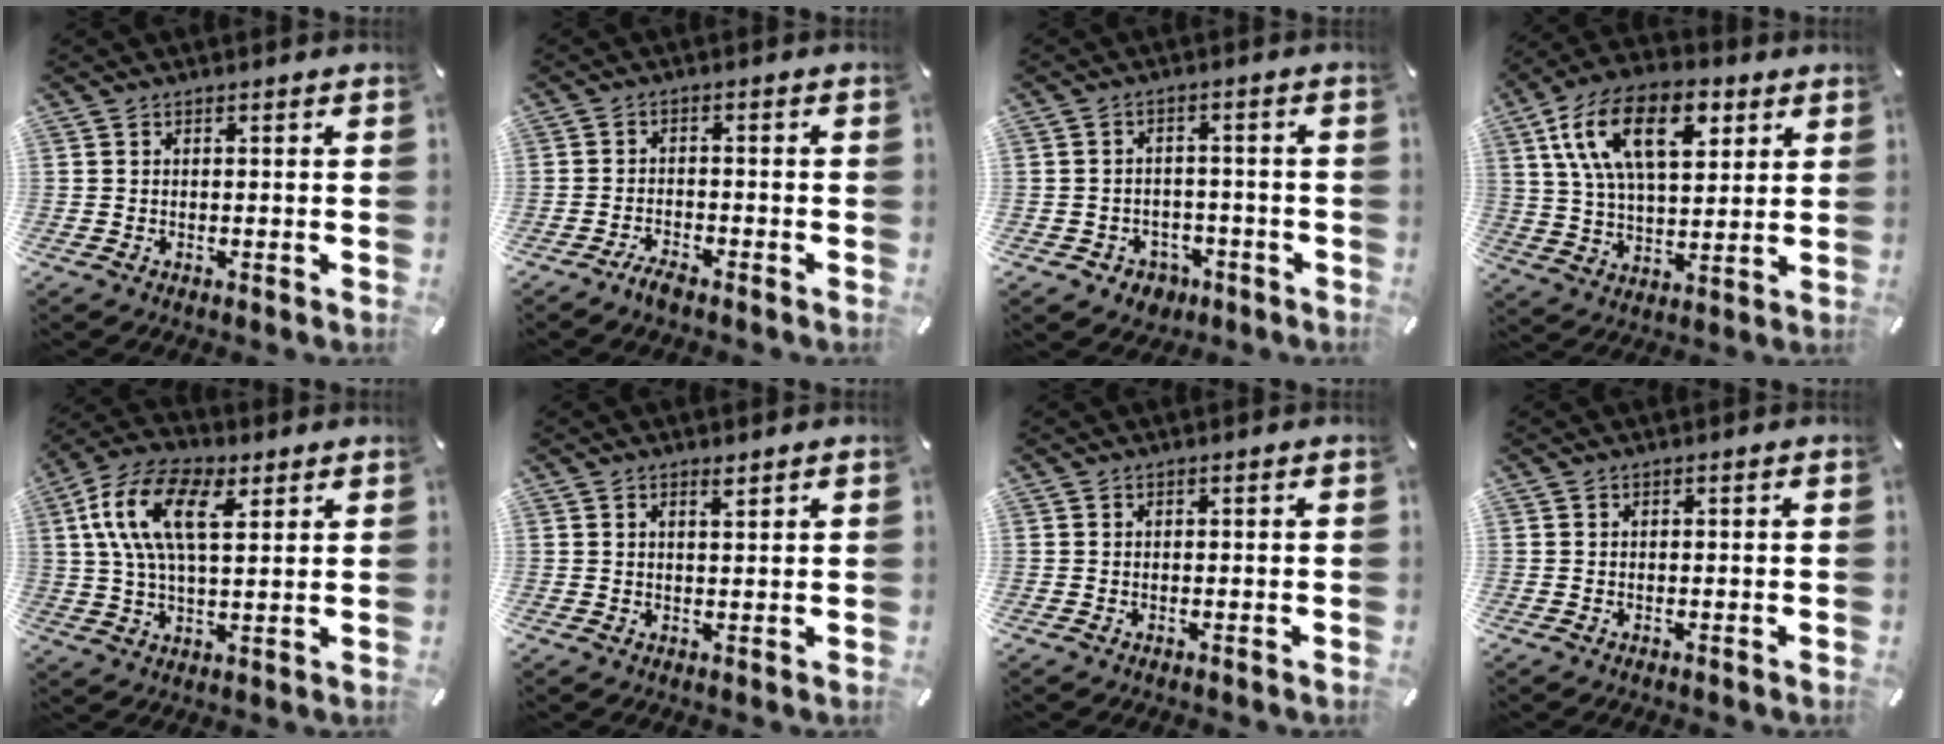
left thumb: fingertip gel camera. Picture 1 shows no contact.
{"total": 2.9, "force": [-2.6, 0.6, 1.2], "torque": [-0.026, 0.013, -0.052]}
{"total": 4.5, "force": [-2.2, 3.8, 1.0], "torque": [-0.017, 0.013, -0.037]}
{"total": 18.6, "force": [7.9, 10.1, 13.5], "torque": [-0.266, -0.011, 0.130]}
{"total": 15.0, "force": [5.8, 7.6, 11.6], "torque": [-0.264, 0.002, 0.101]}
{"total": 1.5, "force": [1.3, 0.2, 0.7], "torque": [-0.016, -0.002, 0.024]}
{"total": 0.0}
{"total": 0.0}